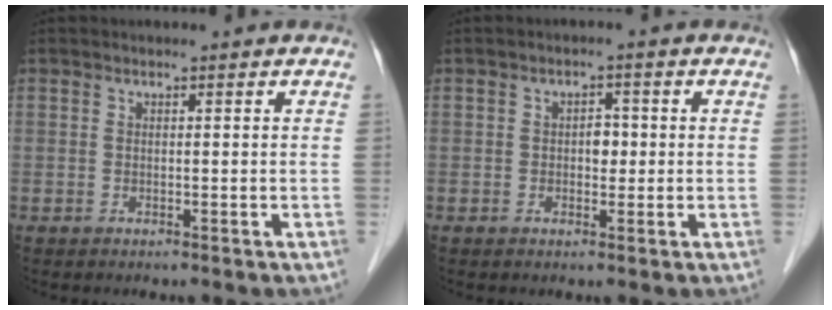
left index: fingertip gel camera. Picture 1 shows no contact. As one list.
[{"total": 2.2, "force": [-0.1, 1.4, 1.7], "torque": [-0.022, 0.005, -0.002]}]